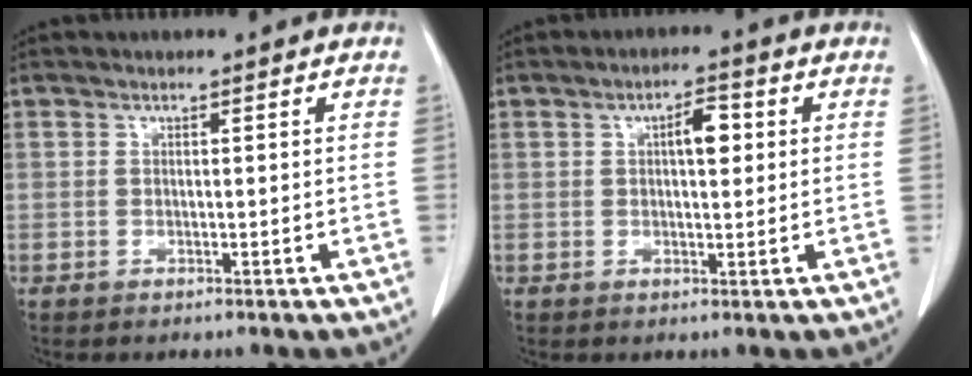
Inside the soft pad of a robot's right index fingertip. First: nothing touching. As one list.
[{"total": 3.9, "force": [0.9, 1.4, 3.5], "torque": [-0.058, 0.008, 0.013]}]